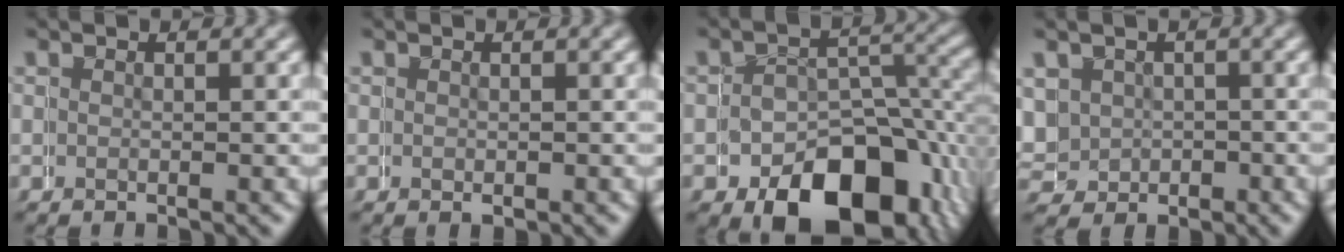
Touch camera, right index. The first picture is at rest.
{"total": 0.5, "force": [-0.3, 0.4, 0.3], "torque": [-0.002, -0.003, -0.004]}
{"total": 10.1, "force": [-4.7, 6.8, 5.9], "torque": [-0.076, -0.026, -0.063]}
{"total": 4.3, "force": [0.6, 4.3, -0.3], "torque": [0.002, -0.008, 0.008]}